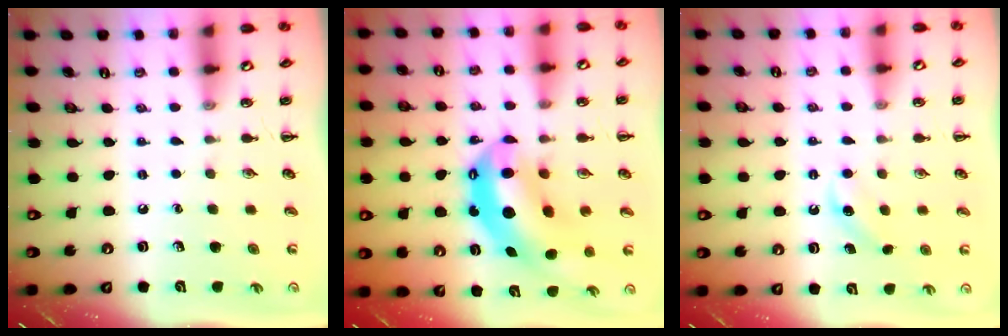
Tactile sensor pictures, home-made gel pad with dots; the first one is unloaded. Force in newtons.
{"total": 12.3, "press": 11.9, "slide": 2.9}
{"total": 3.9, "press": 3.8, "slide": 1.0}